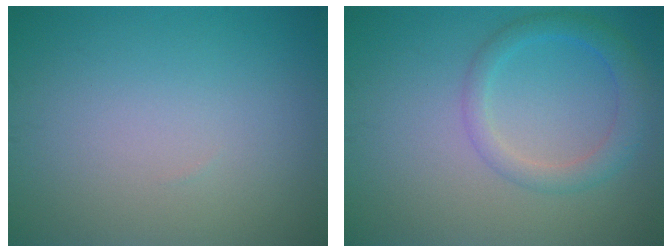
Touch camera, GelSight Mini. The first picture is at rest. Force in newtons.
{"total": 3.0, "press": 3.0, "slide": 0.2}